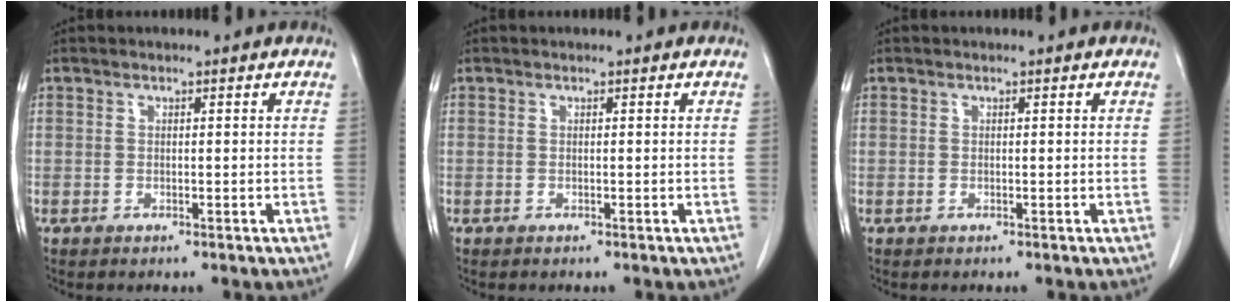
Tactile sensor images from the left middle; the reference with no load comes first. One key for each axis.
{"total": 0.0}
{"total": 0.0}